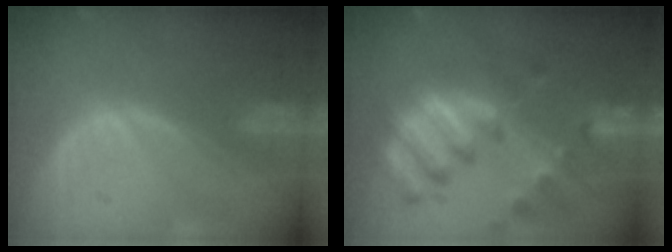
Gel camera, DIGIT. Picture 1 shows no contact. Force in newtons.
{"total": 11.3, "press": 9.8, "slide": 5.7}